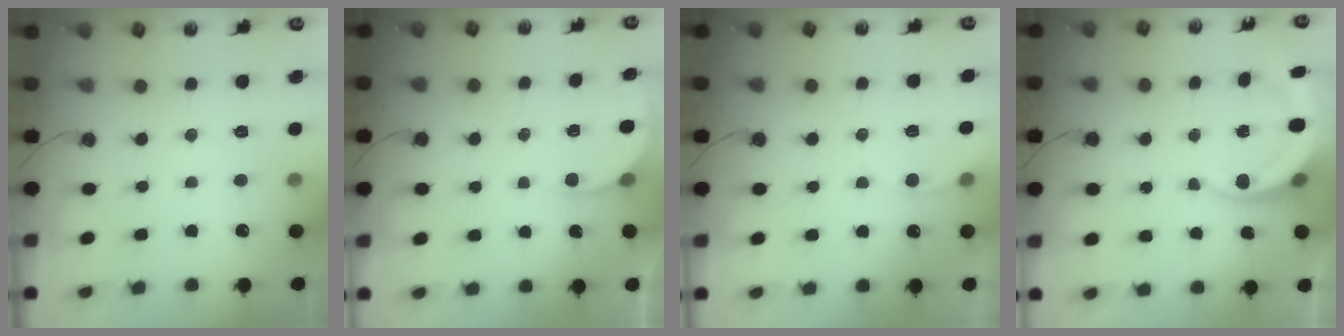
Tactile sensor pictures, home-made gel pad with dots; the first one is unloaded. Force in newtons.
{"total": 2.1, "press": 2.1, "slide": 0.2}
{"total": 4.3, "press": 4.2, "slide": 0.4}
{"total": 6.8, "press": 6.7, "slide": 0.7}